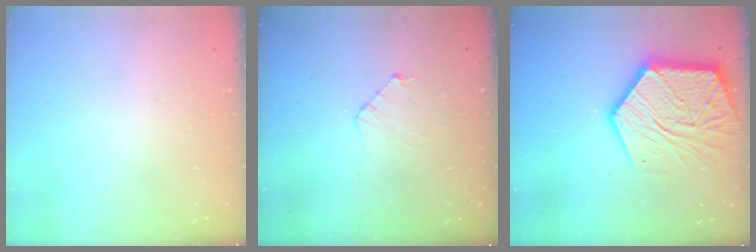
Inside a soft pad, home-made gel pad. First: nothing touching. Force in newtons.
{"total": 4.1, "press": 4.0, "slide": 0.4}
{"total": 22.3, "press": 22.2, "slide": 2.3}